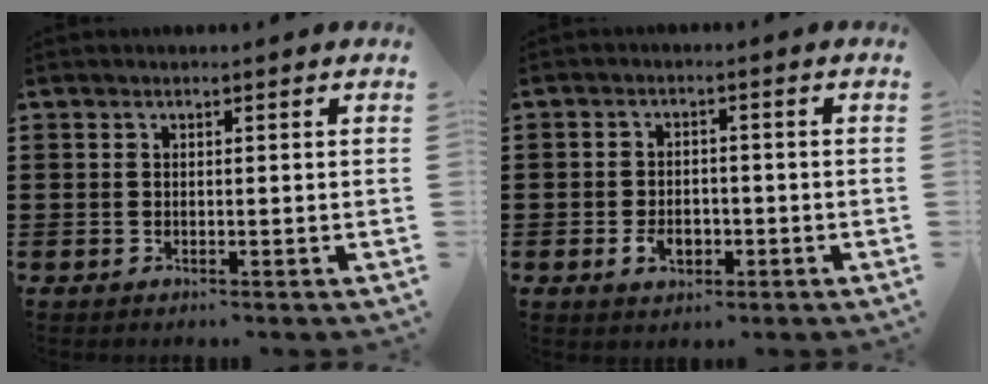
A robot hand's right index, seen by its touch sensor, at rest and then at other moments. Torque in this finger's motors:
{"motor_torque": [1.08, 1.06, 0.08, -0.02]}